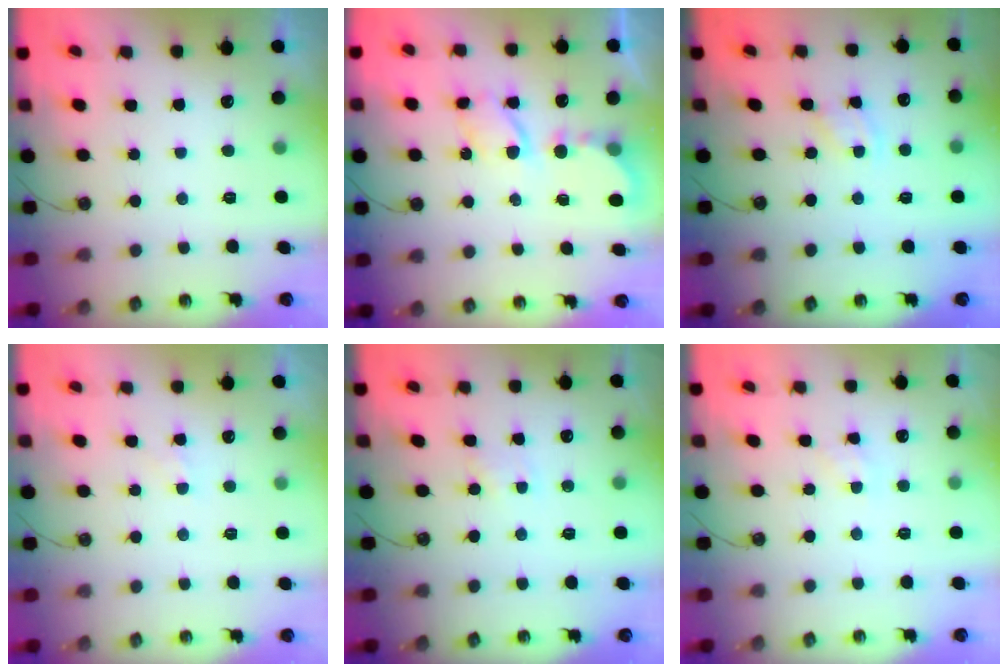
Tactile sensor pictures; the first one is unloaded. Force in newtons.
{"total": 6.2, "press": 6.2, "slide": 0.3}
{"total": 1.9, "press": 1.8, "slide": 0.3}
{"total": 4.5, "press": 4.5, "slide": 0.6}
{"total": 1.3, "press": 1.3, "slide": 0.2}
{"total": 1.8, "press": 1.8, "slide": 0.2}